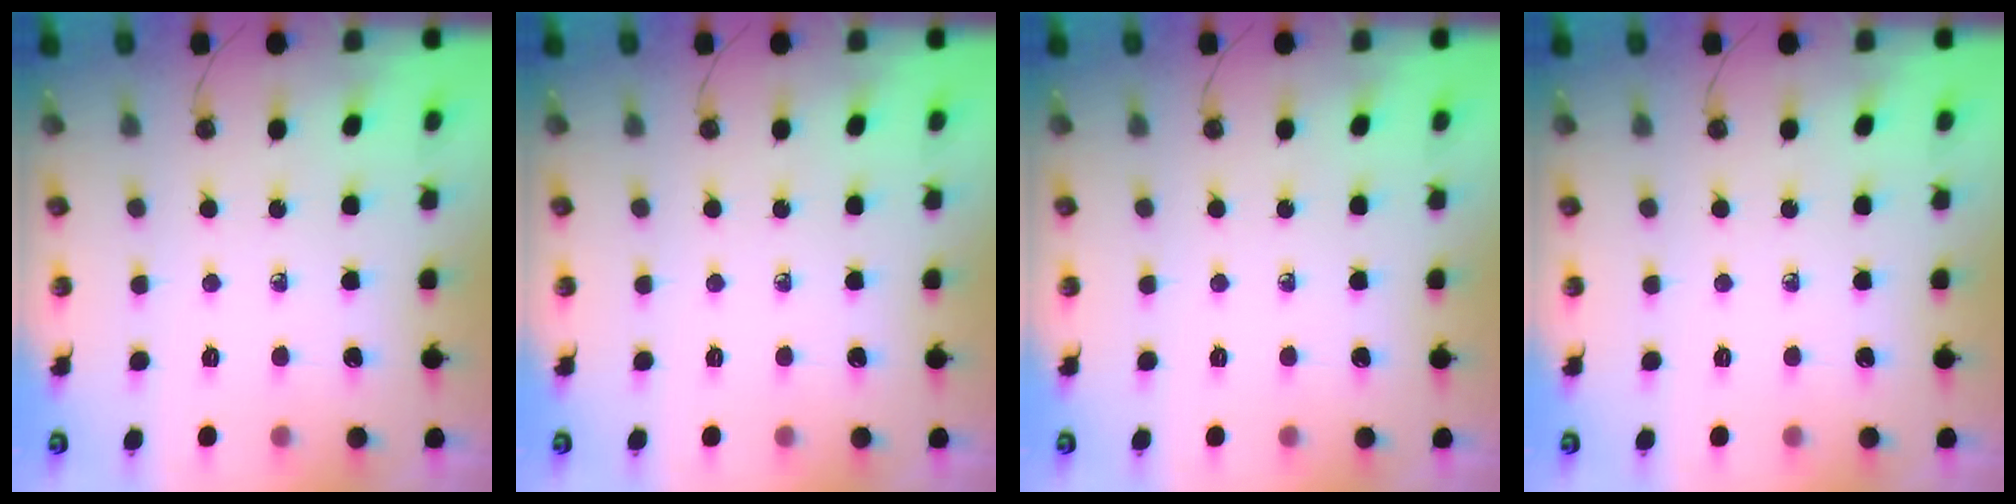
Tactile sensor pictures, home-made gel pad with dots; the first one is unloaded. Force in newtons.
{"total": 0.0}
{"total": 0.0}
{"total": 0.0}